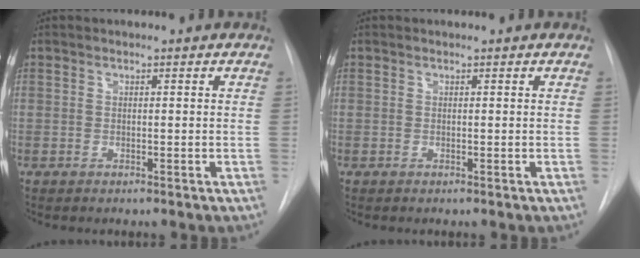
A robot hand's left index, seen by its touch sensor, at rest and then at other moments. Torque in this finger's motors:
{"motor_torque": [-0.01, 0.06, 0.02, 0.00]}